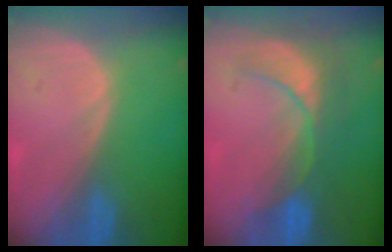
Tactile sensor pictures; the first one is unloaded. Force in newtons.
{"total": 8.7, "press": 7.7, "slide": 4.0}